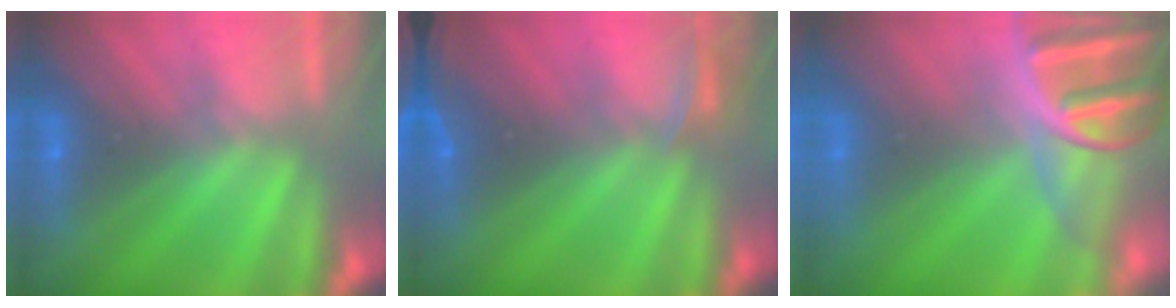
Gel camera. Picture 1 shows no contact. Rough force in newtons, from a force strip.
{"total": 2.5}
{"total": 8.7}